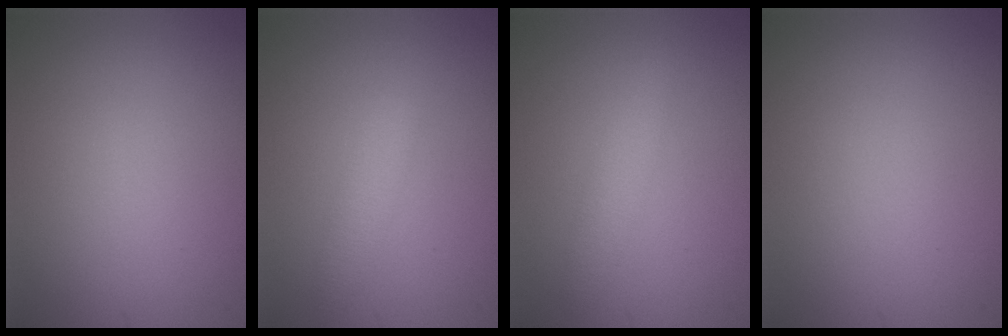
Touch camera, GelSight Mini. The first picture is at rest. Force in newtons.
{"total": 1.9, "press": 1.9, "slide": 0.1}
{"total": 2.0, "press": 2.0, "slide": 0.0}
{"total": 0.0}